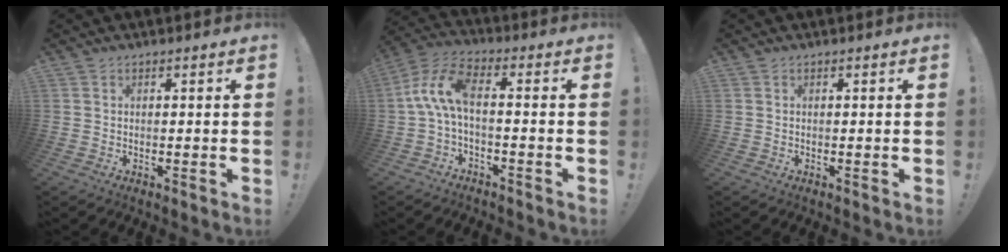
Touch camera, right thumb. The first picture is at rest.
{"total": 9.6, "force": [-0.3, 3.8, 8.8], "torque": [-0.187, 0.005, -0.006]}
{"total": 0.0}